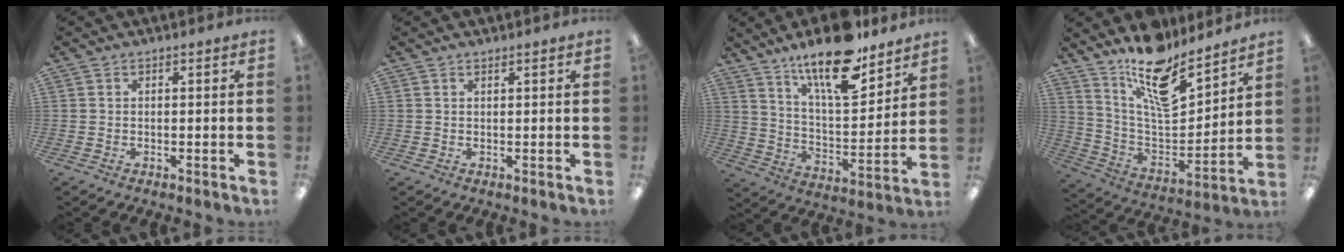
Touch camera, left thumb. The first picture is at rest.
{"total": 0.6, "force": [0.6, 0.0, 0.1], "torque": [-0.002, 0.000, 0.012]}
{"total": 18.4, "force": [13.6, 5.7, 11.0], "torque": [-0.184, -0.084, 0.228]}
{"total": 16.9, "force": [13.3, 5.7, 8.8], "torque": [-0.156, -0.099, 0.230]}